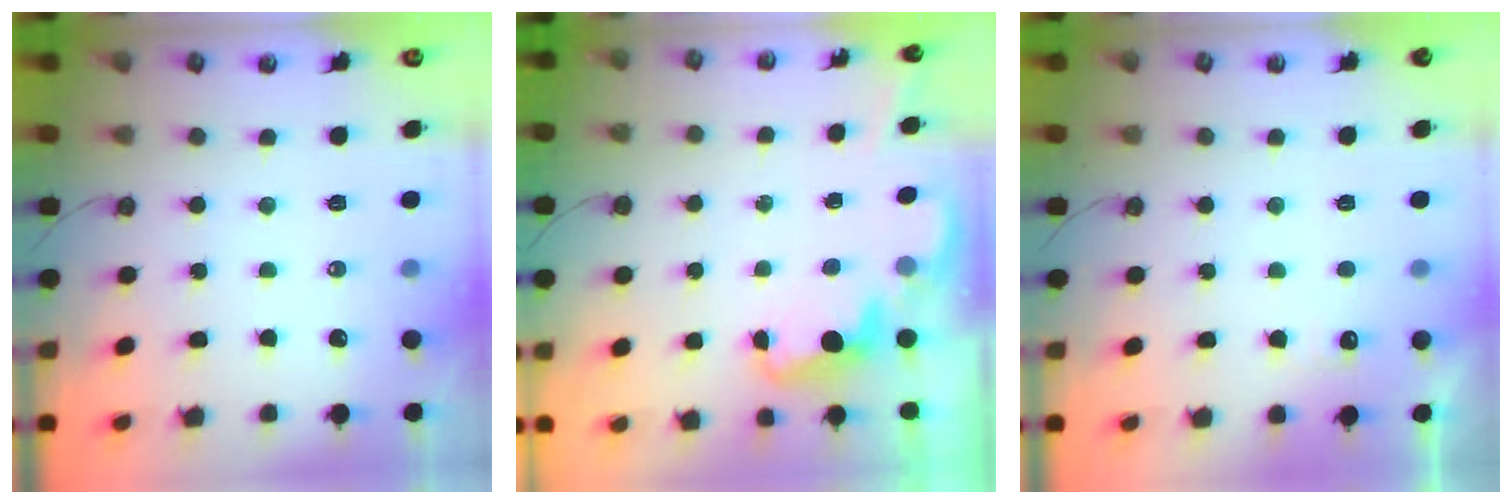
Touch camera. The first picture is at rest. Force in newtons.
{"total": 2.1, "press": 2.0, "slide": 0.6}
{"total": 3.0, "press": 2.8, "slide": 1.0}